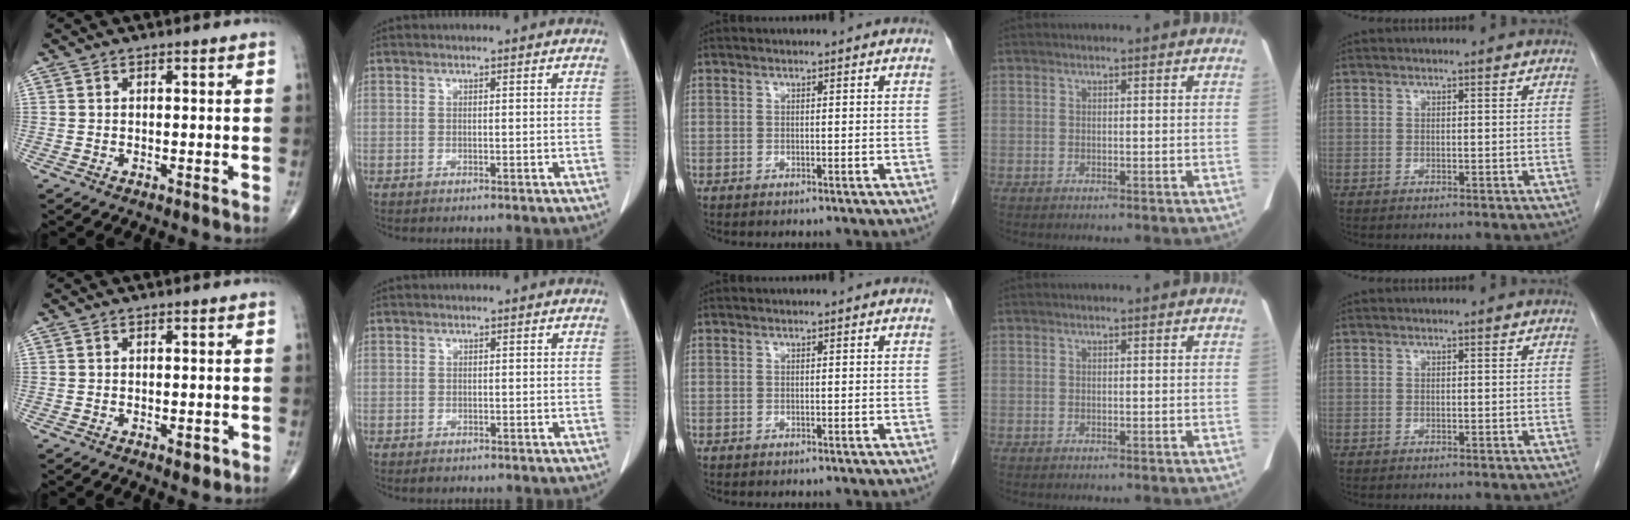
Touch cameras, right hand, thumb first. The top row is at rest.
{"thumb": {"total": 1.9, "force": [-0.8, 1.0, 1.5], "torque": [-0.014, 0.000, -0.009]}, "index": {"total": 0.8, "force": [-0.3, 0.8, 0.1], "torque": [-0.001, 0.004, -0.003]}}